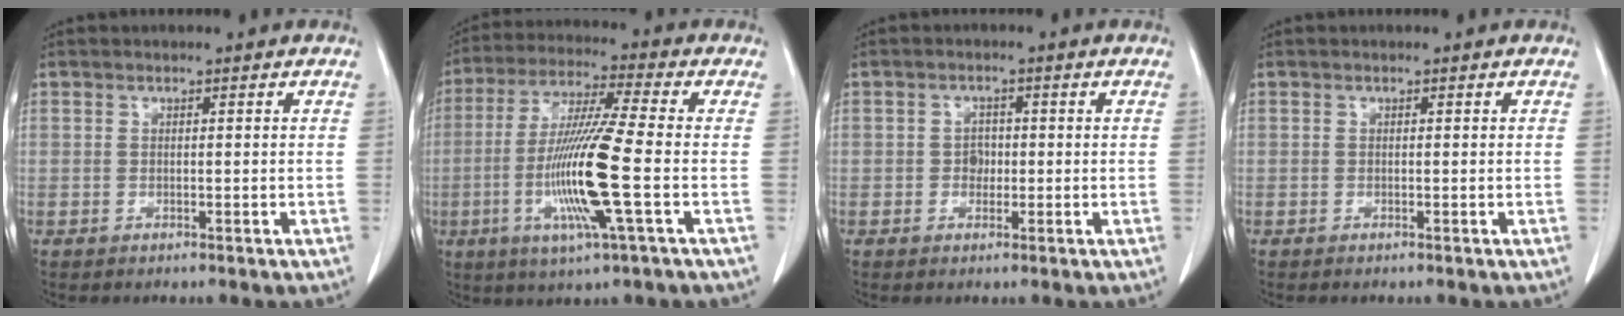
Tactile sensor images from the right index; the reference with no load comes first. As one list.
[{"total": 13.9, "force": [-3.1, -0.6, 13.5], "torque": [-0.276, -0.015, -0.068]}, {"total": 2.0, "force": [-0.2, 1.6, 1.1], "torque": [-0.014, 0.005, -0.004]}, {"total": 0.0}]